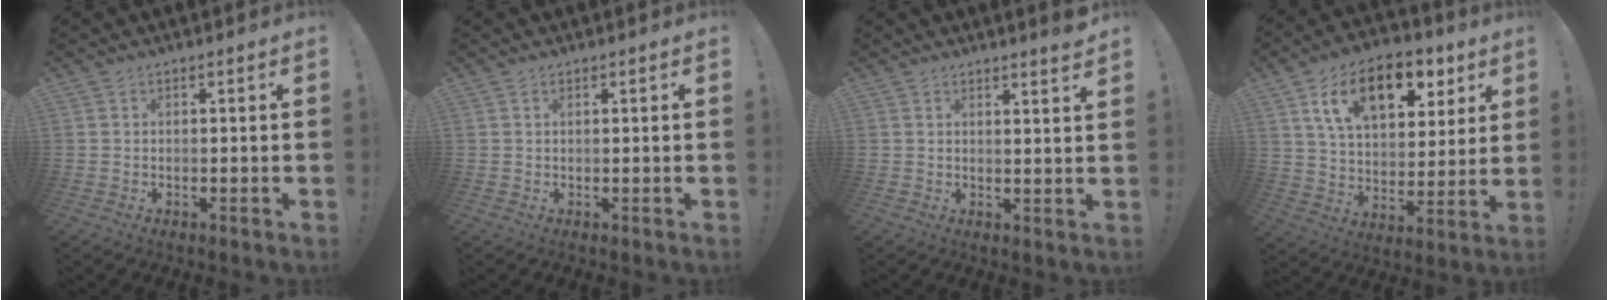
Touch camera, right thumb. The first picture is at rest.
{"total": 0.6, "force": [0.4, 0.1, 0.4], "torque": [-0.001, -0.002, 0.006]}
{"total": 3.2, "force": [2.5, -0.3, 1.9], "torque": [-0.020, -0.023, 0.039]}
{"total": 18.1, "force": [9.2, 10.5, 11.6], "torque": [-0.180, -0.035, 0.158]}